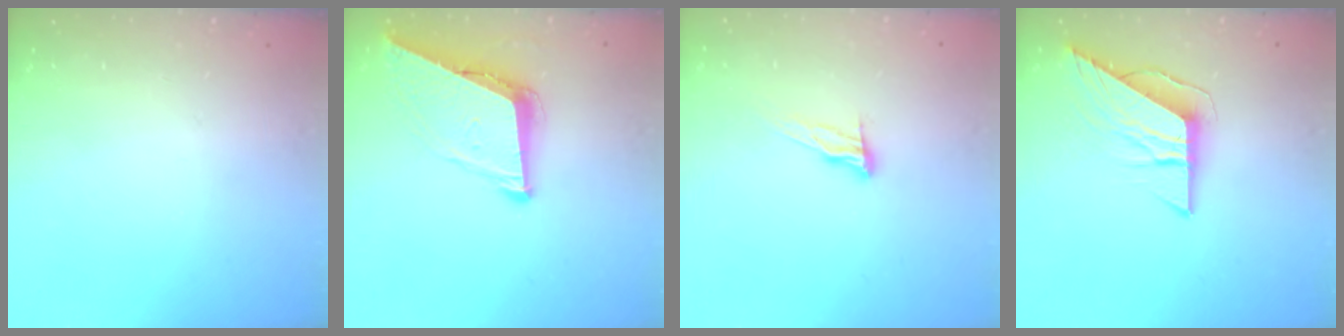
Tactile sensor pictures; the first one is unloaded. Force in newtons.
{"total": 9.3, "press": 8.7, "slide": 3.2}
{"total": 9.2, "press": 8.9, "slide": 2.5}
{"total": 8.7, "press": 8.7, "slide": 0.7}